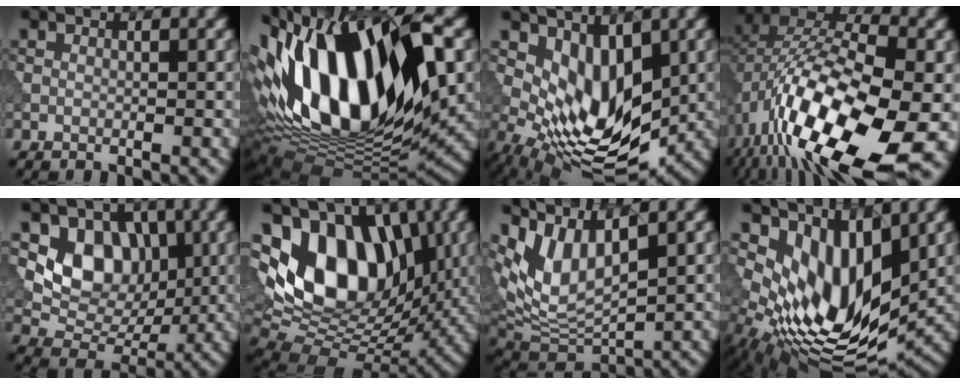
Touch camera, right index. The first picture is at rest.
{"total": 15.8, "force": [3.2, 8.2, 13.2], "torque": [-0.241, 0.014, 0.042]}
{"total": 7.3, "force": [1.5, 4.1, 5.9], "torque": [-0.108, -0.017, 0.032]}
{"total": 18.8, "force": [-6.6, 9.3, 15.0], "torque": [-0.286, -0.005, -0.110]}
{"total": 6.4, "force": [1.8, 5.2, 3.3], "torque": [-0.046, -0.012, 0.031]}
{"total": 12.8, "force": [3.3, 8.0, 9.5], "torque": [-0.142, 0.016, 0.046]}
{"total": 7.7, "force": [3.9, 3.6, 5.6], "torque": [-0.129, 0.002, 0.080]}
{"total": 9.9, "force": [3.3, 5.1, 7.9], "torque": [-0.152, -0.018, 0.071]}